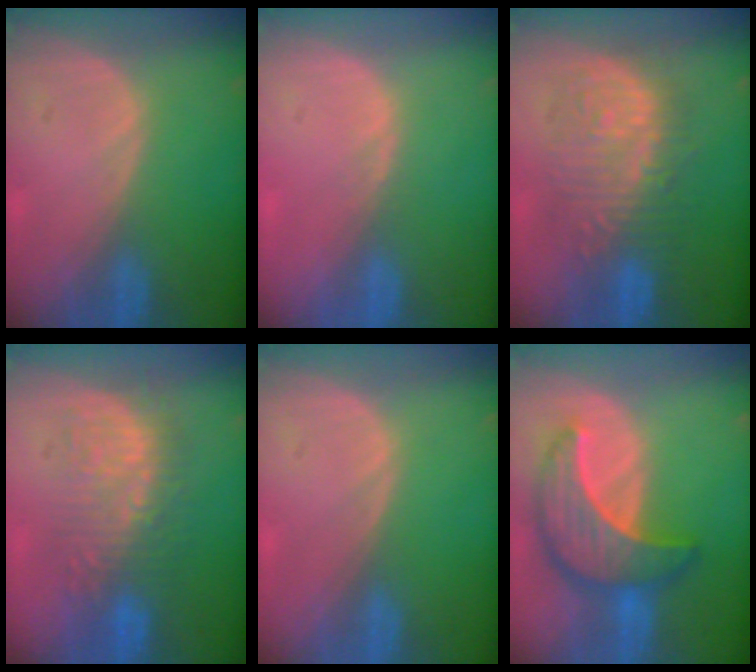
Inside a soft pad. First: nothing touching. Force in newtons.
{"total": 0.5, "press": 0.5, "slide": 0.1}
{"total": 9.9, "press": 9.9, "slide": 0.5}
{"total": 8.8, "press": 8.7, "slide": 1.4}
{"total": 0.0}
{"total": 10.0, "press": 10.0, "slide": 0.6}